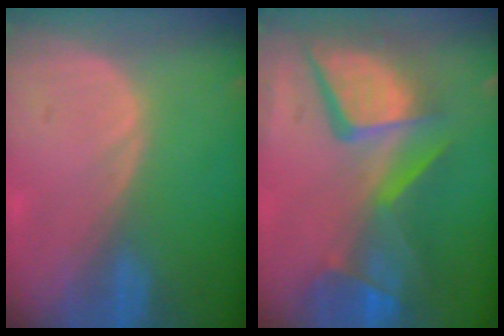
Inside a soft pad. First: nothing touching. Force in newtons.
{"total": 13.1, "press": 10.8, "slide": 7.5}